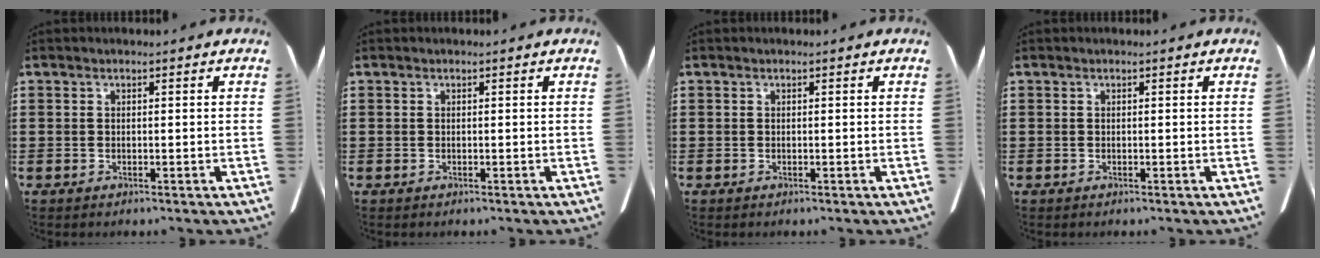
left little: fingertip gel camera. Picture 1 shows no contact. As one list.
[{"total": 0.0}, {"total": 0.0}, {"total": 0.0}]